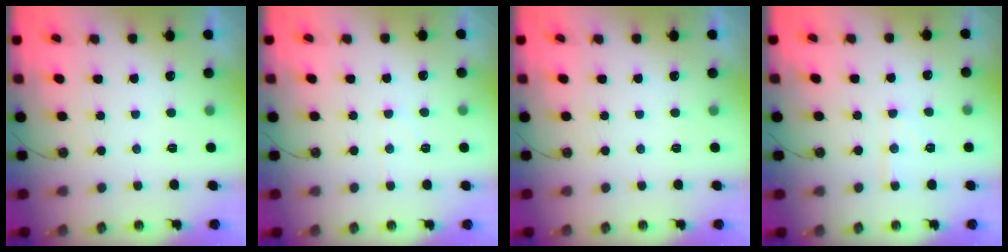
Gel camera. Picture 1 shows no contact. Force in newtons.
{"total": 2.7, "press": 2.7, "slide": 0.3}
{"total": 0.0}
{"total": 6.9, "press": 6.9, "slide": 0.2}